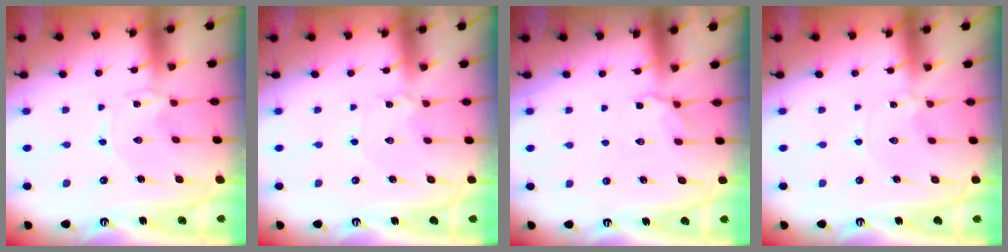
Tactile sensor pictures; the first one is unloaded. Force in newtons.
{"total": 2.3, "press": 2.3, "slide": 0.2}
{"total": 4.3, "press": 3.9, "slide": 1.8}
{"total": 0.9, "press": 0.9, "slide": 0.2}